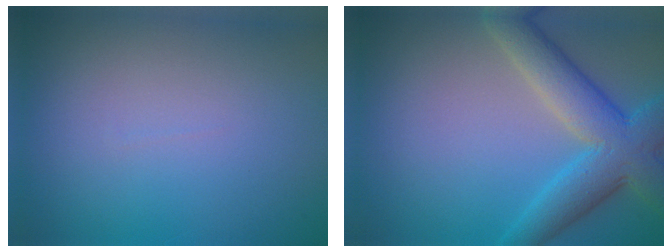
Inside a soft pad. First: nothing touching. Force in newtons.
{"total": 6.8, "press": 6.8, "slide": 0.3}